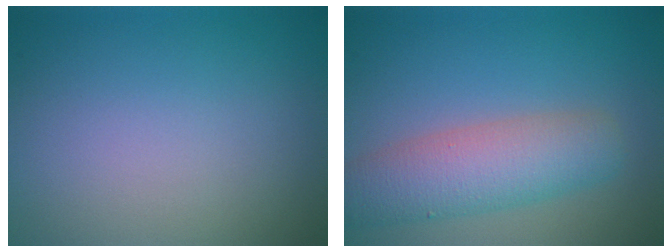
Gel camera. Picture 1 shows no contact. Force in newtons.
{"total": 5.5, "press": 5.5, "slide": 0.3}